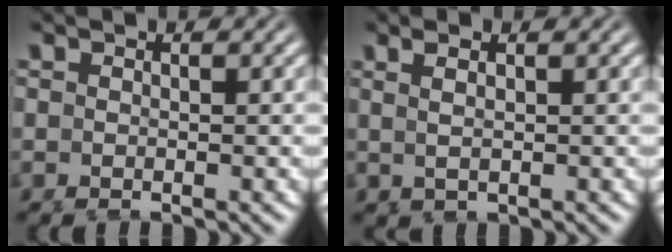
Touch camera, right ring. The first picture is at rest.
{"total": 1.7, "force": [0.8, 0.6, 1.3], "torque": [-0.022, 0.005, 0.015]}